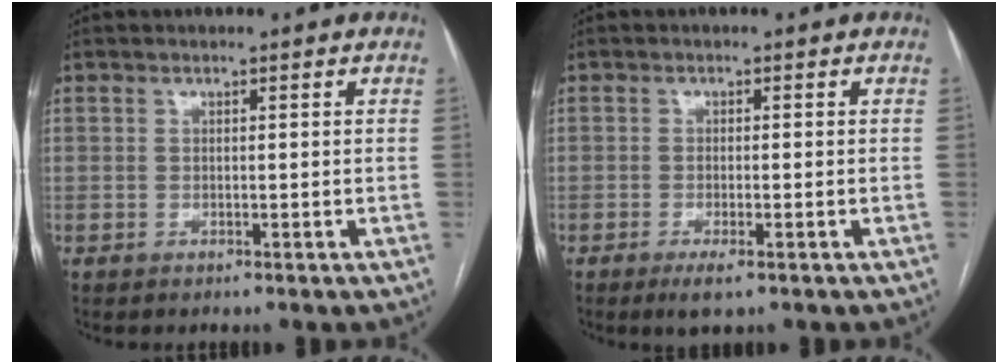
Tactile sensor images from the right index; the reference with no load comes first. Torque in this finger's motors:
{"motor_torque": [0.26, 0.01, 0.11, 0.03]}